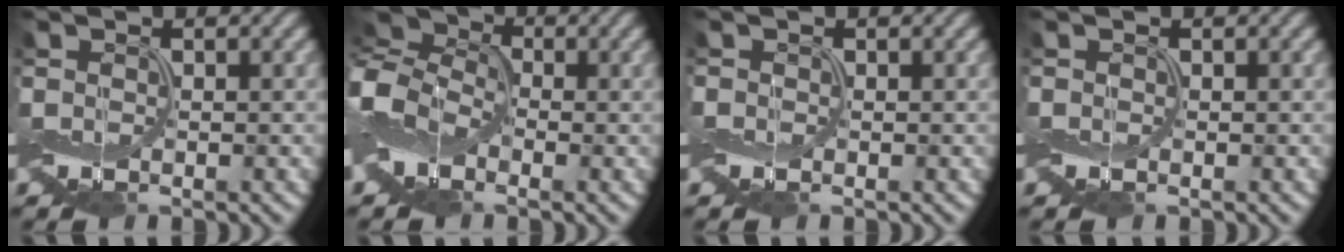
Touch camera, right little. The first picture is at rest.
{"total": 6.6, "force": [-1.8, 5.0, 4.0], "torque": [-0.095, 0.013, -0.047]}
{"total": 0.0}
{"total": 0.0}